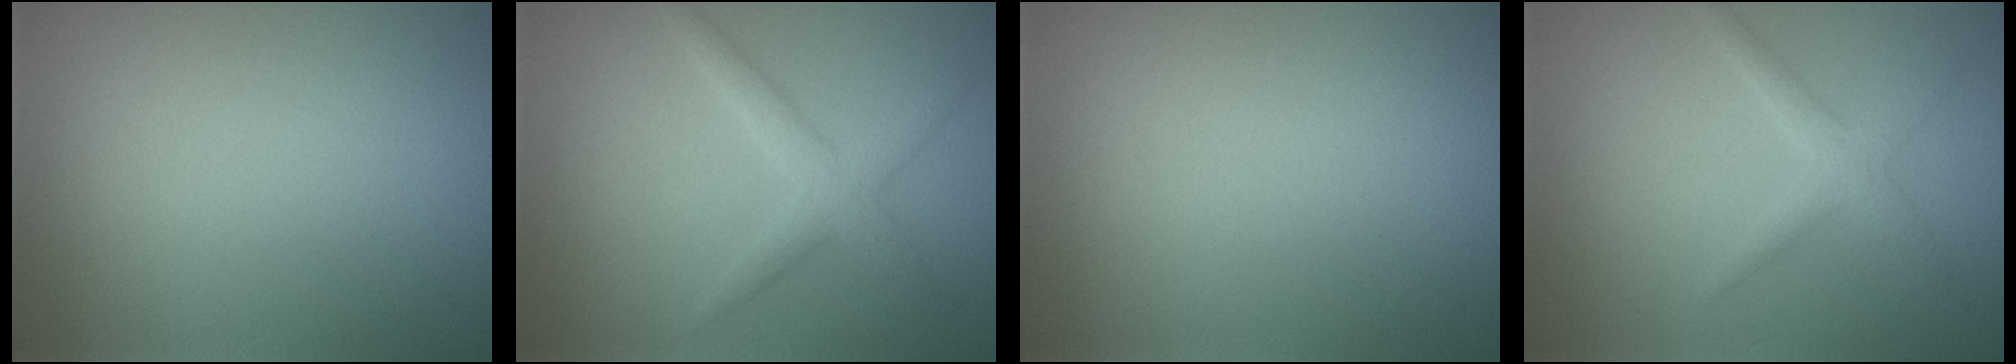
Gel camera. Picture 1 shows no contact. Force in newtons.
{"total": 2.6, "press": 2.6, "slide": 0.1}
{"total": 0.0}
{"total": 1.9, "press": 1.9, "slide": 0.1}